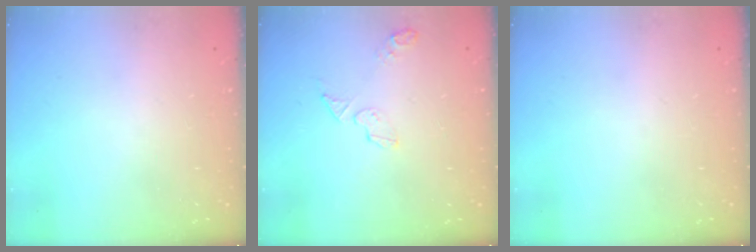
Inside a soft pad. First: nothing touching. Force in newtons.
{"total": 11.5, "press": 5.4, "slide": 10.1}
{"total": 0.0}